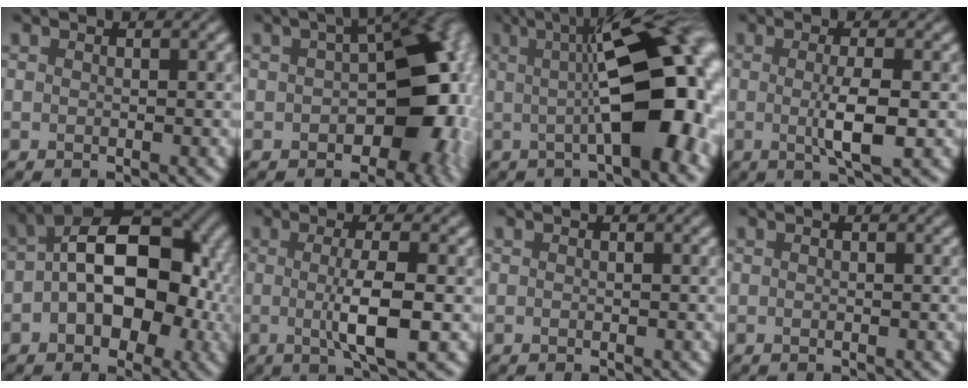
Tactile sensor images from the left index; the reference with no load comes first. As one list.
[{"total": 11.0, "force": [-1.2, 6.4, 8.9], "torque": [-0.091, 0.001, -0.022]}, {"total": 13.3, "force": [1.0, 4.0, 12.6], "torque": [-0.147, 0.025, 0.006]}, {"total": 3.8, "force": [-0.3, 0.7, 3.7], "torque": [-0.067, -0.007, -0.004]}, {"total": 11.8, "force": [-0.2, 7.3, 9.3], "torque": [-0.098, 0.024, -0.021]}, {"total": 4.8, "force": [-0.4, 0.9, 4.7], "torque": [-0.079, -0.007, -0.007]}, {"total": 0.0}, {"total": 0.0}]